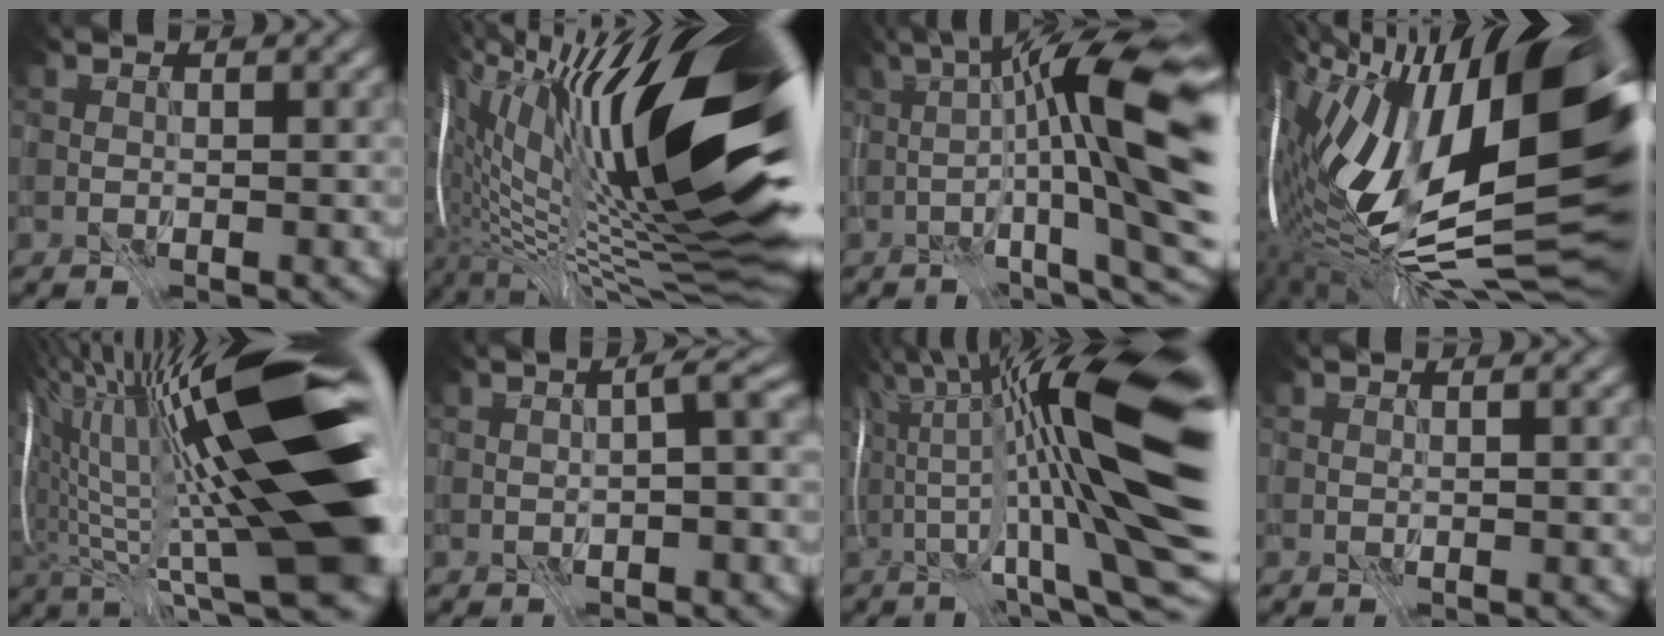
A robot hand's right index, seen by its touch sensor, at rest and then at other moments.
{"total": 22.6, "force": [4.4, 6.3, 21.2], "torque": [-0.326, 0.005, 0.065]}
{"total": 14.4, "force": [-0.6, 2.5, 14.2], "torque": [-0.190, 0.033, -0.005]}
{"total": 20.7, "force": [1.5, 7.3, 19.3], "torque": [-0.334, -0.003, 0.007]}
{"total": 22.0, "force": [3.6, 4.5, 21.2], "torque": [-0.336, 0.022, 0.064]}
{"total": 2.3, "force": [-0.8, 0.3, 2.2], "torque": [-0.036, 0.008, -0.018]}
{"total": 18.7, "force": [0.4, 3.4, 18.4], "torque": [-0.279, 0.032, 0.010]}
{"total": 0.0}